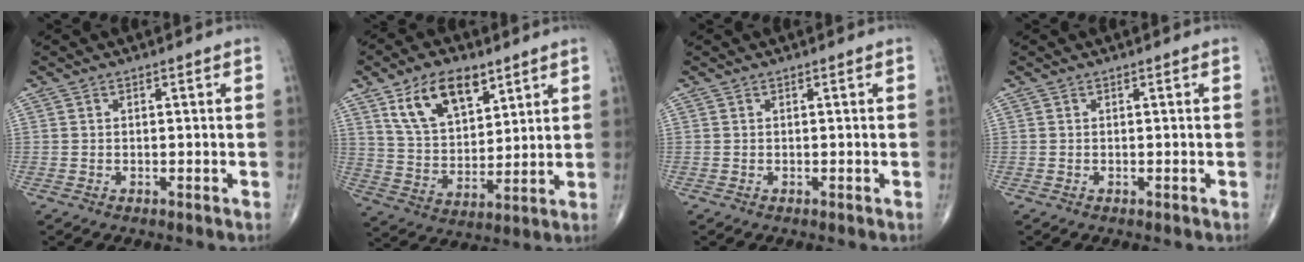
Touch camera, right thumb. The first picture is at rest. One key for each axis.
{"total": 13.9, "fx": 7.7, "fy": 7.6, "fz": 8.8, "tx": -0.130, "ty": -0.033, "tz": 0.149}
{"total": 0.0}
{"total": 0.0}